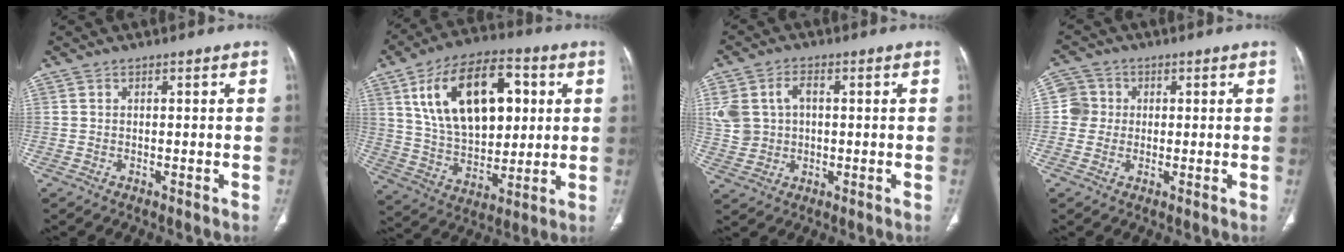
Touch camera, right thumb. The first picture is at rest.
{"total": 22.3, "force": [6.8, 12.6, 17.1], "torque": [-0.254, -0.009, 0.119]}
{"total": 9.5, "force": [1.6, 7.3, 5.9], "torque": [-0.118, 0.013, 0.038]}
{"total": 4.3, "force": [0.3, 4.3, 0.5], "torque": [0.016, 0.008, -0.001]}